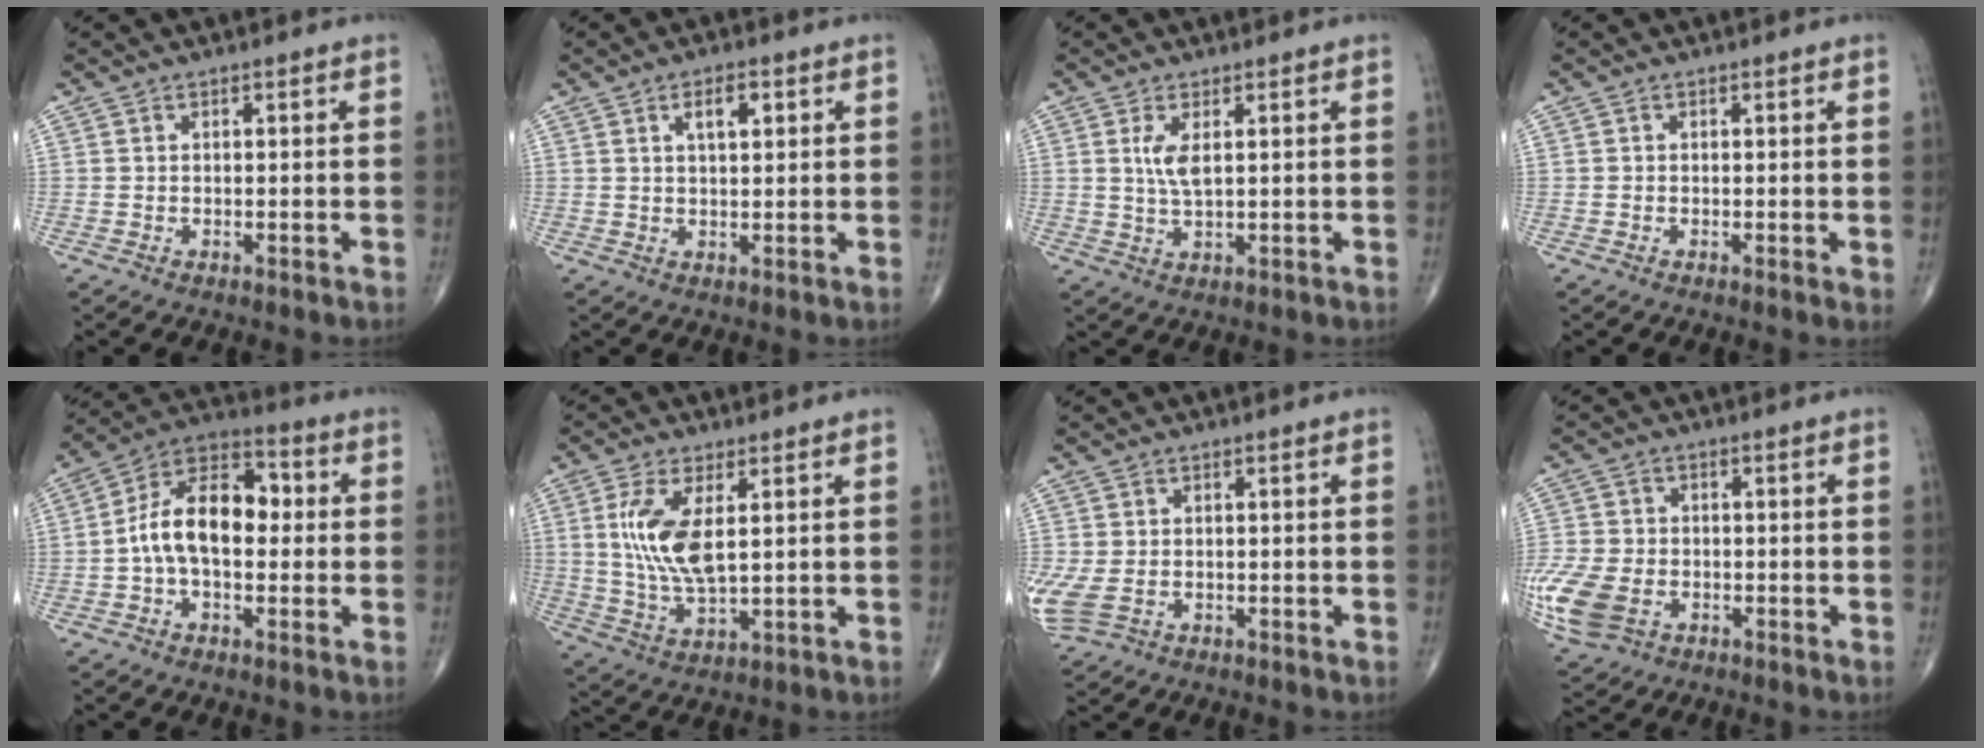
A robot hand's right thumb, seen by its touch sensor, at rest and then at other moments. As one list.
[{"total": 4.2, "force": [1.7, 1.8, 3.4], "torque": [-0.047, -0.005, 0.027]}, {"total": 4.0, "force": [1.1, 1.3, 3.6], "torque": [-0.074, -0.008, 0.028]}, {"total": 0.8, "force": [0.0, 0.3, 0.7], "torque": [-0.011, -0.003, -0.004]}, {"total": 13.9, "force": [-0.1, 8.2, 11.2], "torque": [-0.178, 0.041, -0.015]}, {"total": 10.8, "force": [2.4, 4.5, 9.6], "torque": [-0.199, -0.015, 0.053]}, {"total": 5.8, "force": [-1.3, 3.9, 4.1], "torque": [-0.111, -0.004, -0.016]}, {"total": 13.6, "force": [-4.6, 9.6, 8.4], "torque": [-0.222, -0.006, -0.083]}]